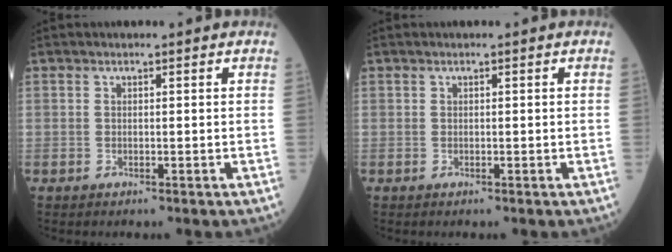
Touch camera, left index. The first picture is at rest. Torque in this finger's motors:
{"motor_torque": [0.11, 0.00, 0.01, 0.01]}